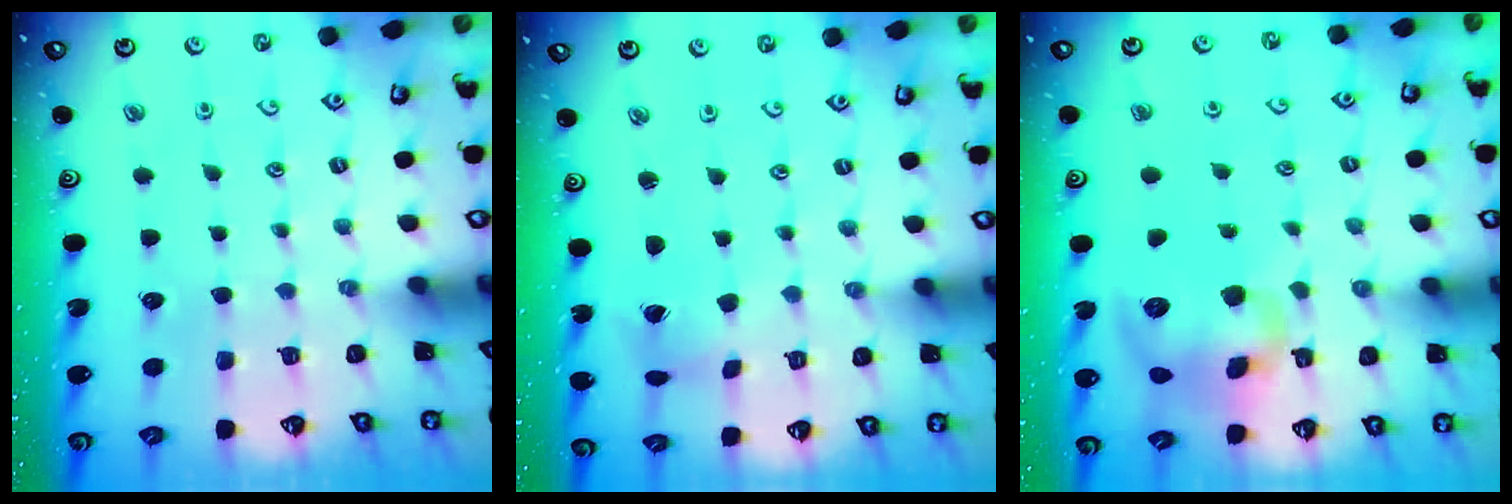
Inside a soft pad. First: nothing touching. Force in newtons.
{"total": 1.5, "press": 1.5, "slide": 0.2}
{"total": 12.7, "press": 12.5, "slide": 2.2}